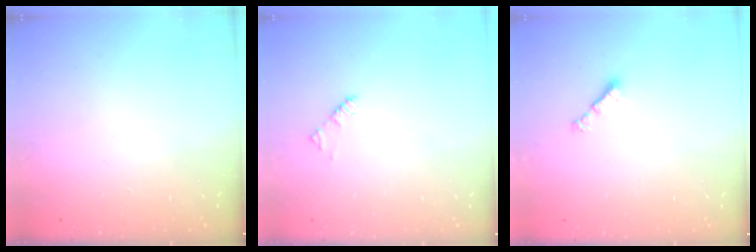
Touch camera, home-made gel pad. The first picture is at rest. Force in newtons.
{"total": 1.9, "press": 1.9, "slide": 0.3}
{"total": 2.9, "press": 2.8, "slide": 0.6}